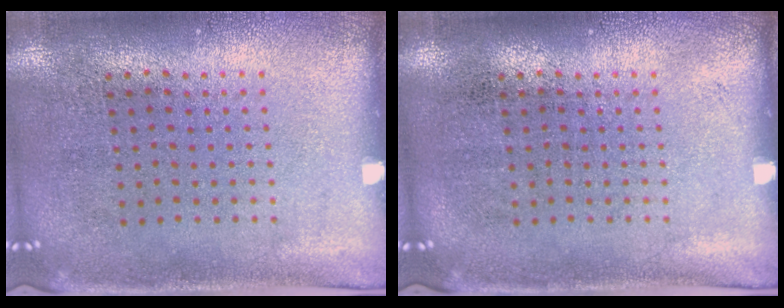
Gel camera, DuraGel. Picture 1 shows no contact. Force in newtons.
{"total": 0.0}